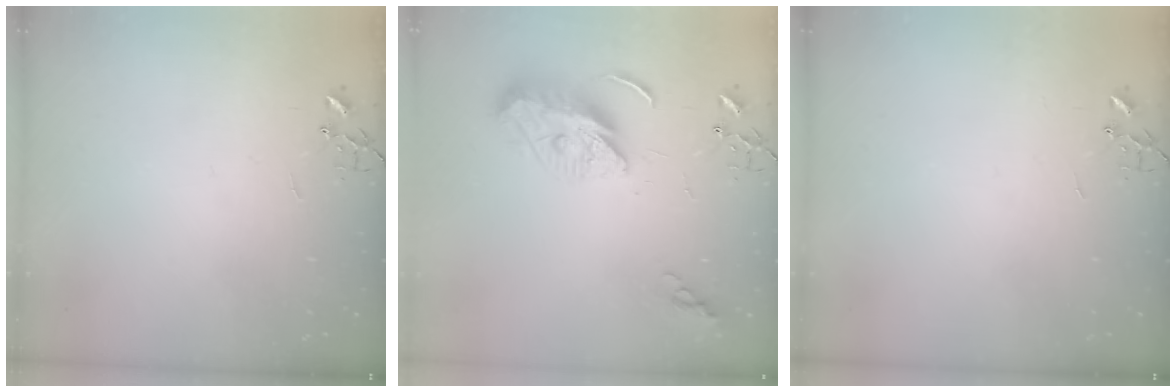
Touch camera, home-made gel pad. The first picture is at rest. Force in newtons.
{"total": 9.7, "press": 9.7, "slide": 0.6}
{"total": 0.0}